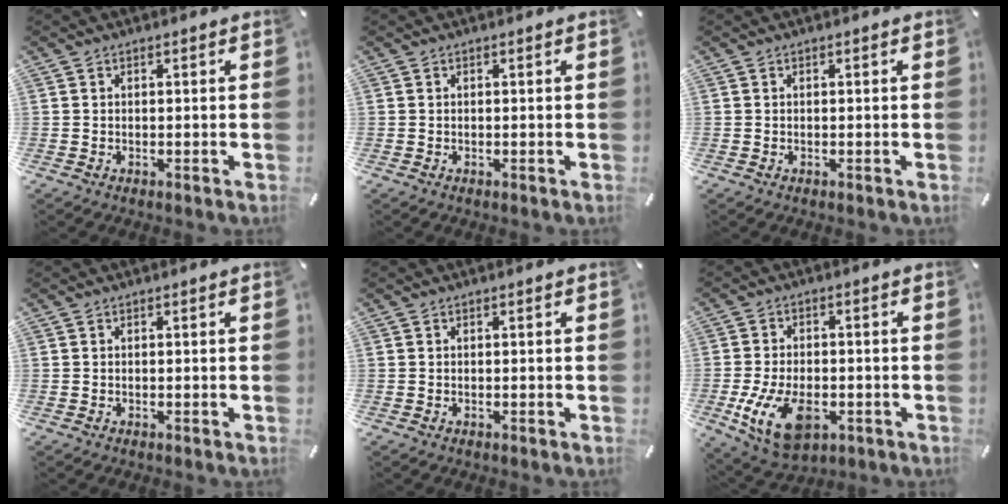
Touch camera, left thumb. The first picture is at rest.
{"total": 0.0}
{"total": 0.0}
{"total": 0.0}
{"total": 0.0}
{"total": 12.6, "force": [-3.7, 7.9, 9.1], "torque": [-0.175, -0.001, -0.062]}